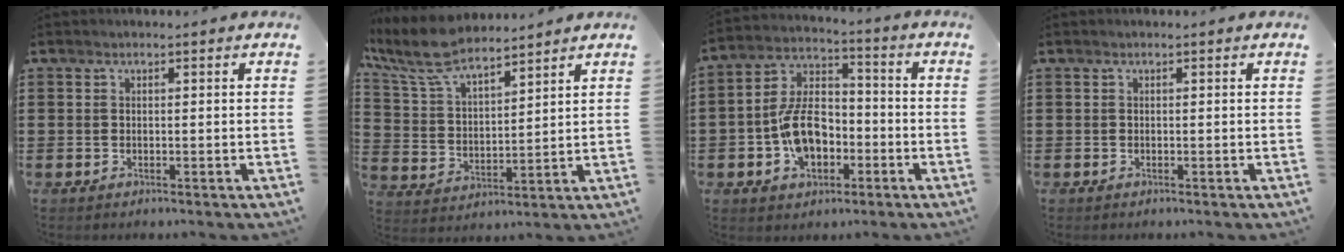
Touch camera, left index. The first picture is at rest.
{"total": 9.1, "force": [7.7, 2.4, 4.2], "torque": [-0.112, -0.026, 0.140]}
{"total": 10.3, "force": [-2.9, 6.5, 7.4], "torque": [-0.168, 0.016, -0.057]}
{"total": 0.0}